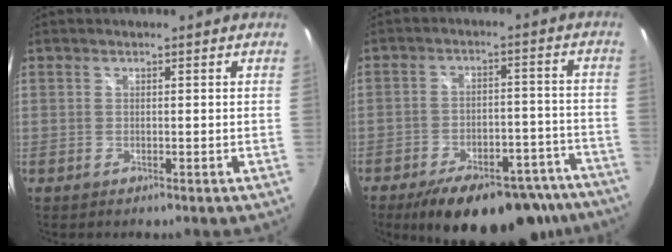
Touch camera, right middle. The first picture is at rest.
{"total": 21.3, "force": [-16.6, 8.4, 10.4], "torque": [-0.165, 0.009, -0.202]}